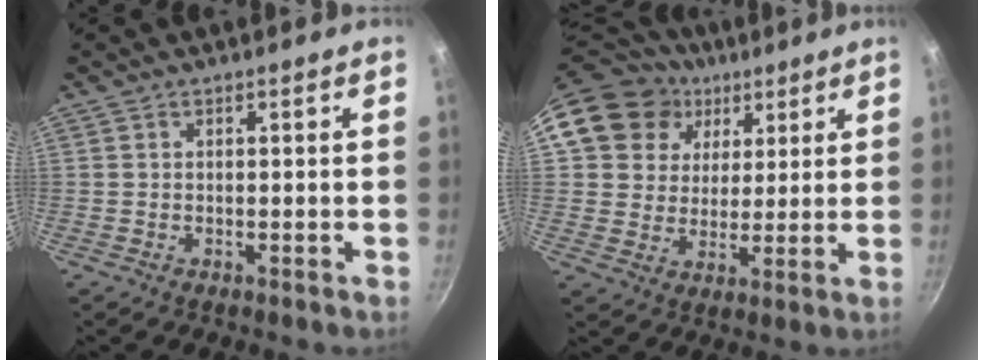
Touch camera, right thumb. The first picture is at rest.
{"total": 15.1, "force": [6.9, 12.7, 4.6], "torque": [-0.062, 0.001, 0.118]}